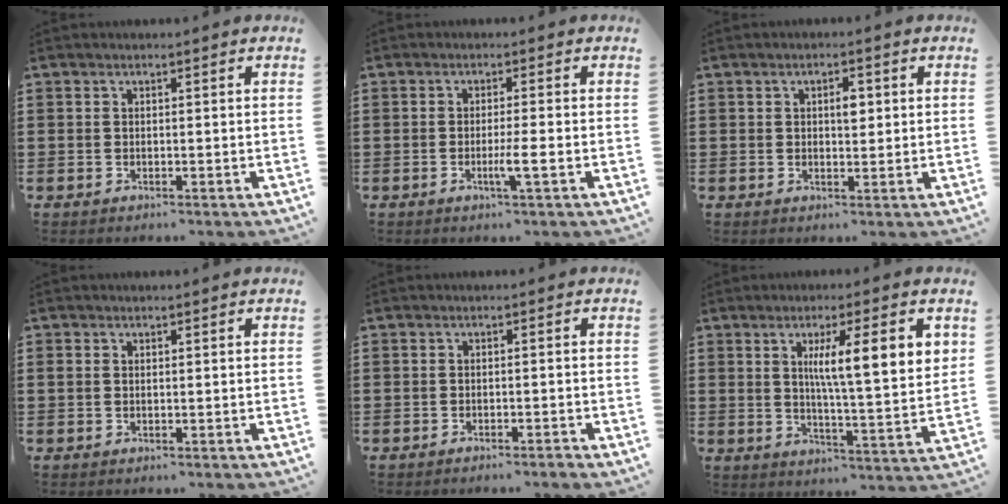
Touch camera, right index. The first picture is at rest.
{"total": 3.3, "force": [-1.2, -0.1, 3.0], "torque": [-0.057, -0.012, -0.024]}
{"total": 2.5, "force": [0.5, 1.0, 2.2], "torque": [-0.028, 0.002, 0.004]}
{"total": 0.6, "force": [0.0, 0.4, 0.4], "torque": [-0.010, 0.002, -0.001]}
{"total": 1.2, "force": [-1.0, -0.2, 0.5], "torque": [-0.010, -0.001, -0.020]}
{"total": 9.1, "force": [3.3, 0.9, 8.5], "torque": [-0.143, -0.009, 0.047]}